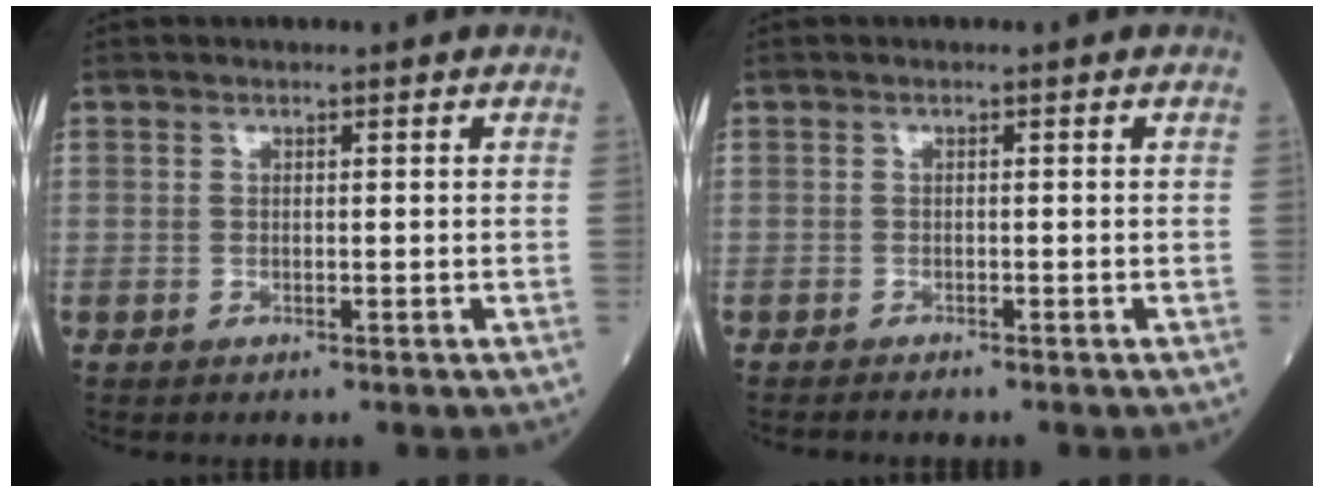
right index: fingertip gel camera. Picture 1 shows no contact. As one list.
[{"total": 0.8, "force": [-0.8, -0.2, 0.0], "torque": [-0.004, -0.003, -0.014]}]